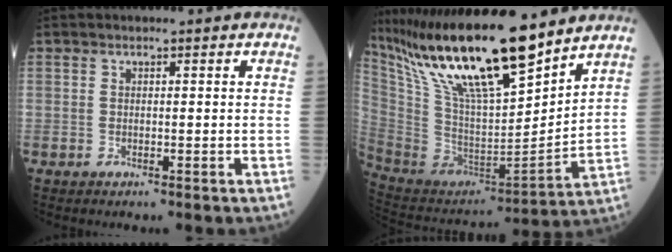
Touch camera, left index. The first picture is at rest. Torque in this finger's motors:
{"motor_torque": [0.56, -0.54, 0.71, 0.15]}